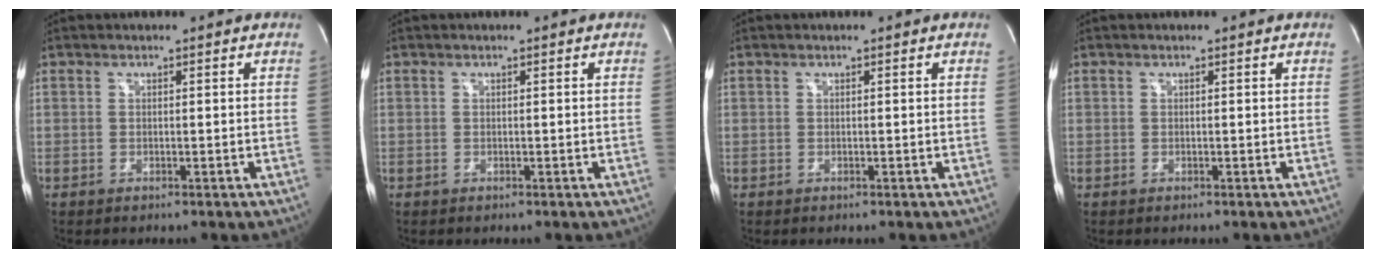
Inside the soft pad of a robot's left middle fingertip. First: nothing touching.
{"total": 0.0}
{"total": 0.0}
{"total": 0.0}